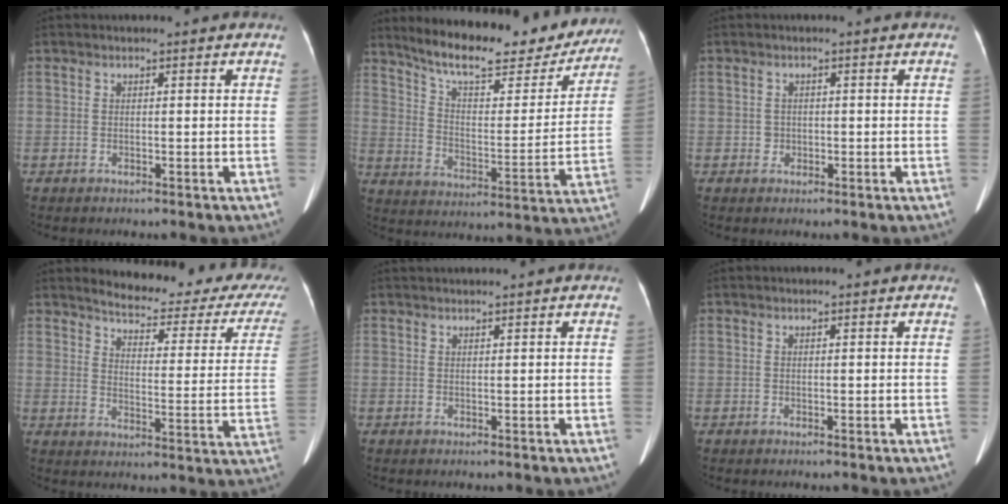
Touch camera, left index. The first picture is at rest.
{"total": 22.9, "force": [19.8, 5.5, 10.1], "torque": [-0.149, -0.011, 0.276]}
{"total": 1.1, "force": [-0.2, 1.1, 0.1], "torque": [0.000, 0.003, -0.003]}
{"total": 20.1, "force": [18.2, 3.3, 7.9], "torque": [-0.089, -0.065, 0.204]}
{"total": 3.1, "force": [2.9, 0.0, 1.1], "torque": [-0.009, 0.028, 0.043]}
{"total": 0.0}